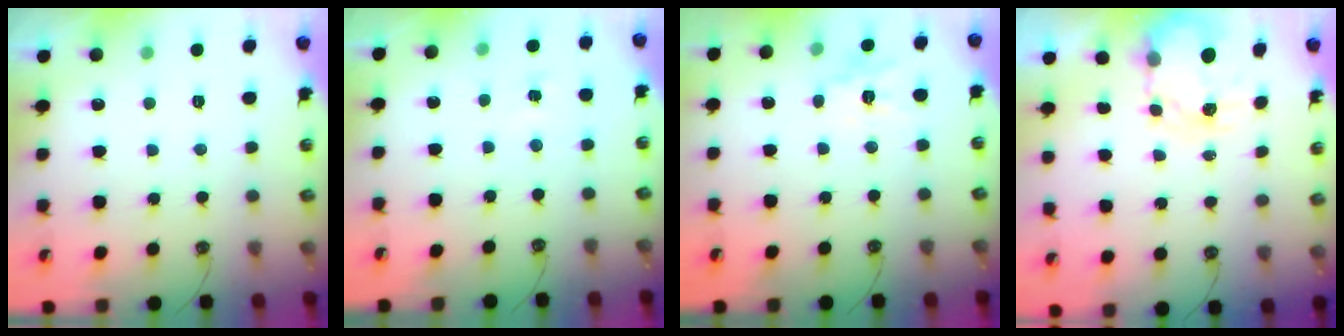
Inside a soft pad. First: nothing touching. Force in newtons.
{"total": 3.5, "press": 3.5, "slide": 0.5}
{"total": 10.3, "press": 10.3, "slide": 0.7}
{"total": 3.9, "press": 3.9, "slide": 0.3}